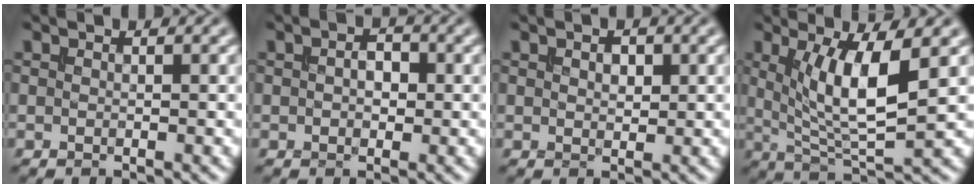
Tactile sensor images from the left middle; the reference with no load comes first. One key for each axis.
{"total": 2.4, "fx": 0.5, "fy": 1.6, "fz": 1.8, "tx": -0.028, "ty": 0.005, "tz": 0.002}
{"total": 1.5, "fx": 0.6, "fy": 0.9, "fz": 1.0, "tx": -0.015, "ty": 0.002, "tz": 0.012}
{"total": 6.7, "fx": 1.6, "fy": 1.9, "fz": 6.3, "tx": -0.115, "ty": -0.014, "tz": 0.036}